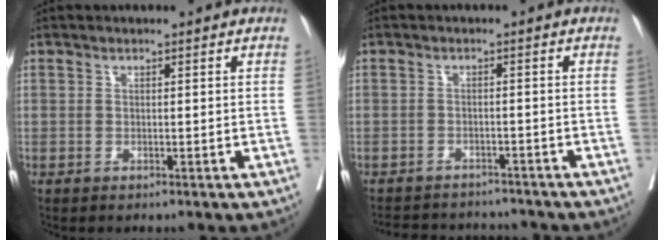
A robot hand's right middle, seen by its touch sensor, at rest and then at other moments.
{"total": 9.0, "force": [-8.6, 2.0, 1.7], "torque": [-0.028, 0.009, -0.113]}